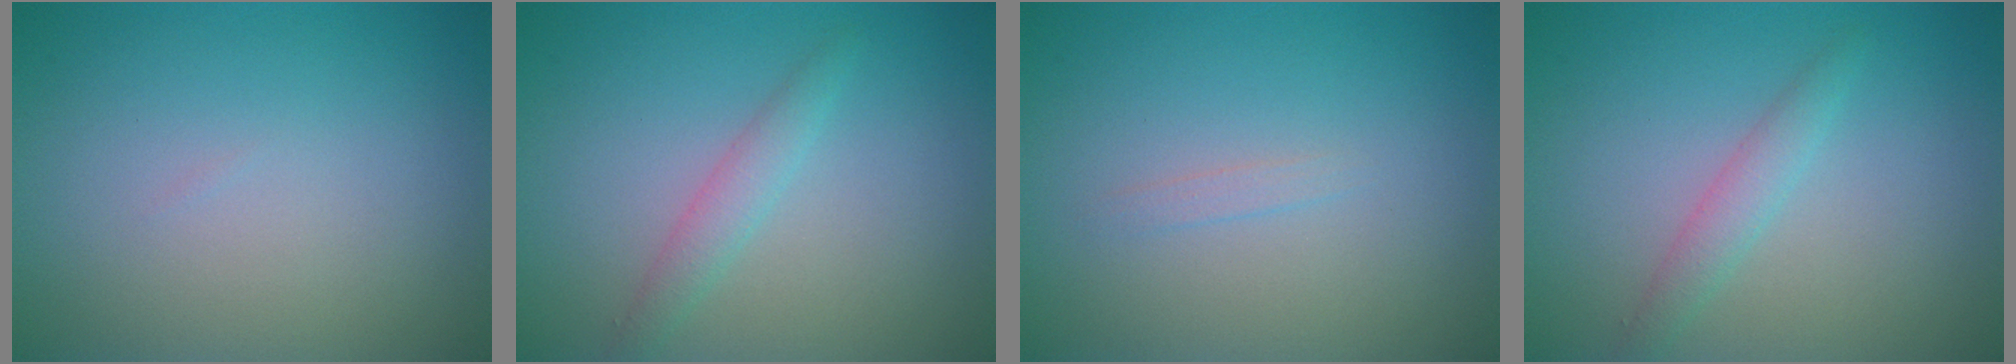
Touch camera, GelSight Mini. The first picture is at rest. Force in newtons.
{"total": 1.7, "press": 1.7, "slide": 0.1}
{"total": 0.6, "press": 0.6, "slide": 0.1}
{"total": 1.7, "press": 1.7, "slide": 0.1}